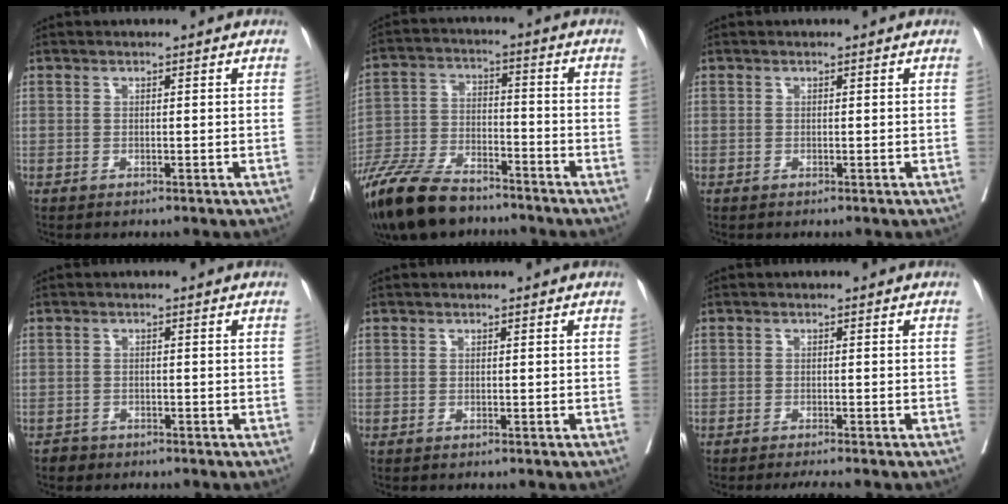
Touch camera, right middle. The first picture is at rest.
{"total": 16.2, "force": [-13.2, 4.9, 8.1], "torque": [-0.171, -0.031, -0.234]}
{"total": 0.0}
{"total": 1.3, "force": [-1.0, 0.8, -0.1], "torque": [-0.003, 0.002, -0.018]}
{"total": 0.0}
{"total": 2.5, "force": [-2.2, -0.3, 1.1], "torque": [-0.014, -0.006, -0.035]}